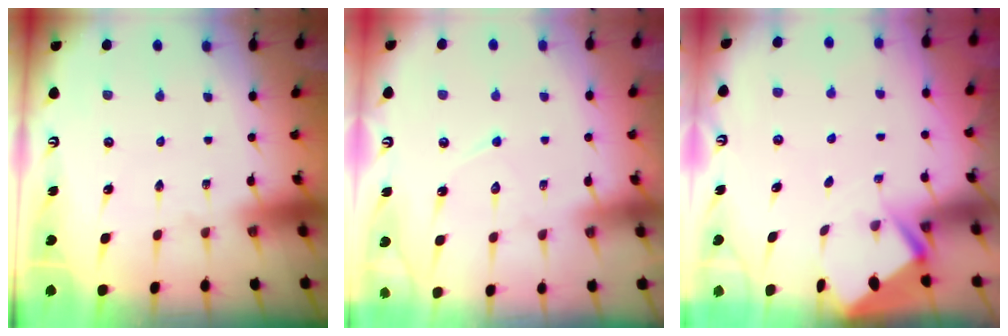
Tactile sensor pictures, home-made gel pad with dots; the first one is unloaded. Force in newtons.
{"total": 6.5, "press": 6.5, "slide": 0.6}
{"total": 3.0, "press": 2.9, "slide": 0.4}